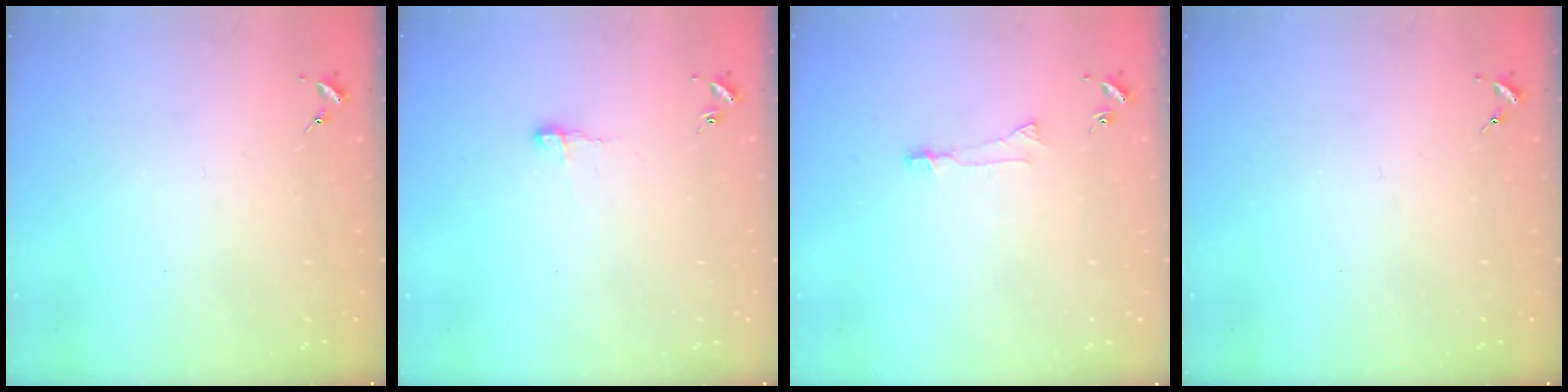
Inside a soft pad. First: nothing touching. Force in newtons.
{"total": 5.6, "press": 5.6, "slide": 0.5}
{"total": 4.8, "press": 4.8, "slide": 0.4}
{"total": 0.0}